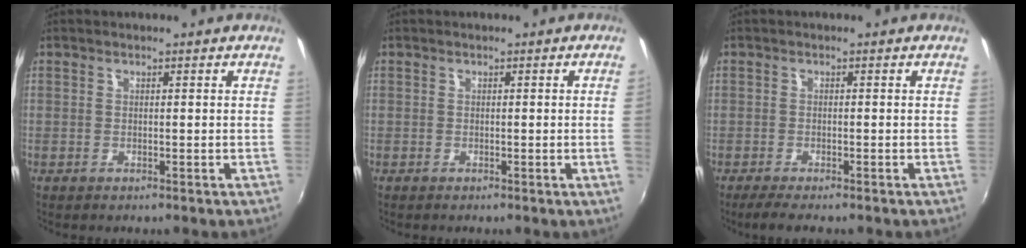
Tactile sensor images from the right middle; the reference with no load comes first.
{"total": 1.4, "force": [0.1, -0.8, 1.1], "torque": [-0.007, -0.011, 0.003]}
{"total": 3.2, "force": [-2.6, 0.5, 1.8], "torque": [-0.045, -0.011, -0.047]}